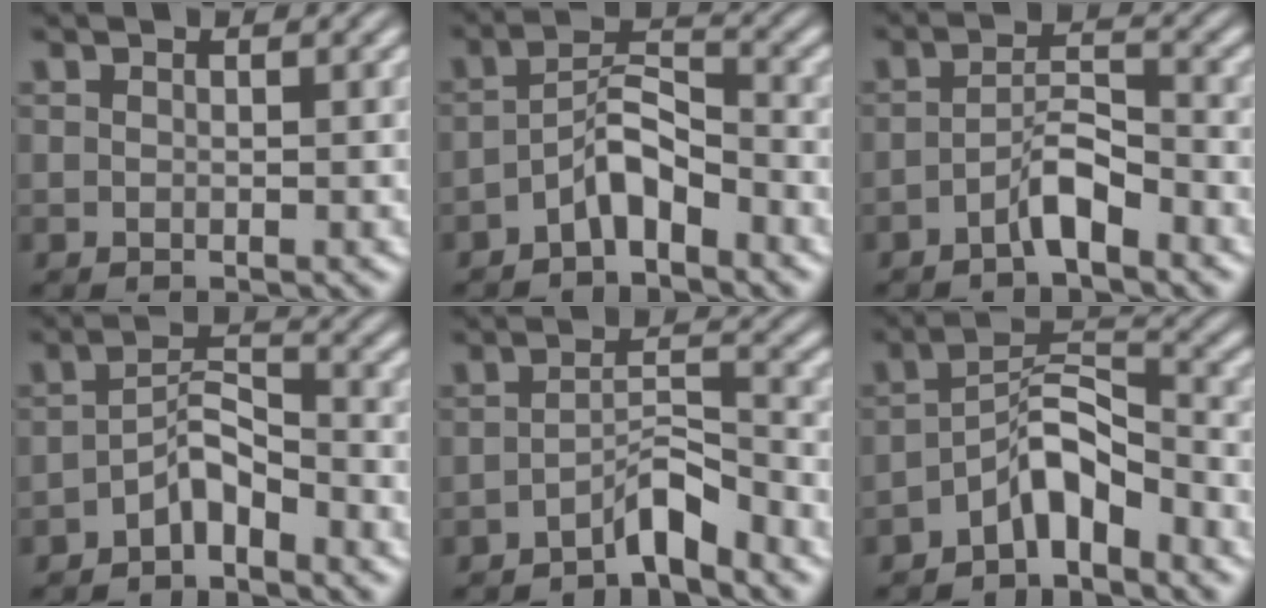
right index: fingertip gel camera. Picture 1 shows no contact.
{"total": 3.6, "force": [-2.3, 1.1, 2.5], "torque": [-0.023, -0.006, -0.038]}
{"total": 3.0, "force": [-2.3, 0.0, 1.9], "torque": [-0.014, -0.004, -0.037]}
{"total": 3.1, "force": [-2.4, 0.8, 1.7], "torque": [-0.013, -0.009, -0.041]}
{"total": 3.2, "force": [-2.7, -0.2, 1.6], "torque": [-0.006, -0.009, -0.042]}
{"total": 4.5, "force": [-2.4, 1.7, 3.4], "torque": [-0.042, -0.012, -0.036]}